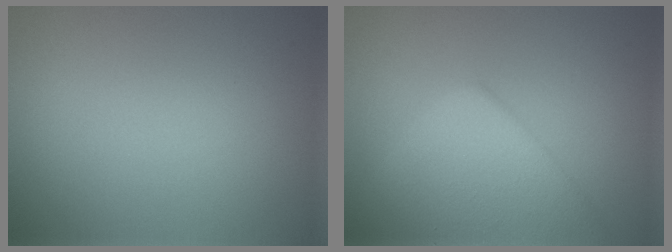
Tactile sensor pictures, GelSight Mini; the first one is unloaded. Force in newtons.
{"total": 6.5, "press": 6.5, "slide": 0.1}